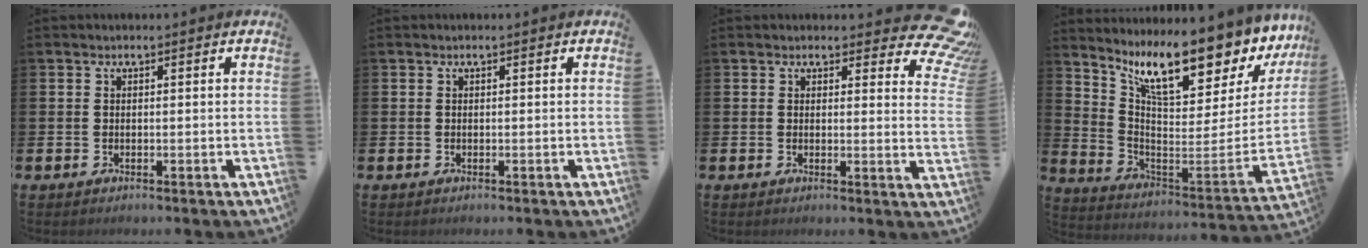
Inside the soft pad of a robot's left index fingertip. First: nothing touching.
{"total": 0.0}
{"total": 4.4, "force": [3.6, 1.9, 1.7], "torque": [-0.014, -0.027, 0.058]}
{"total": 12.5, "force": [9.9, 3.8, 6.5], "torque": [-0.137, -0.083, 0.164]}